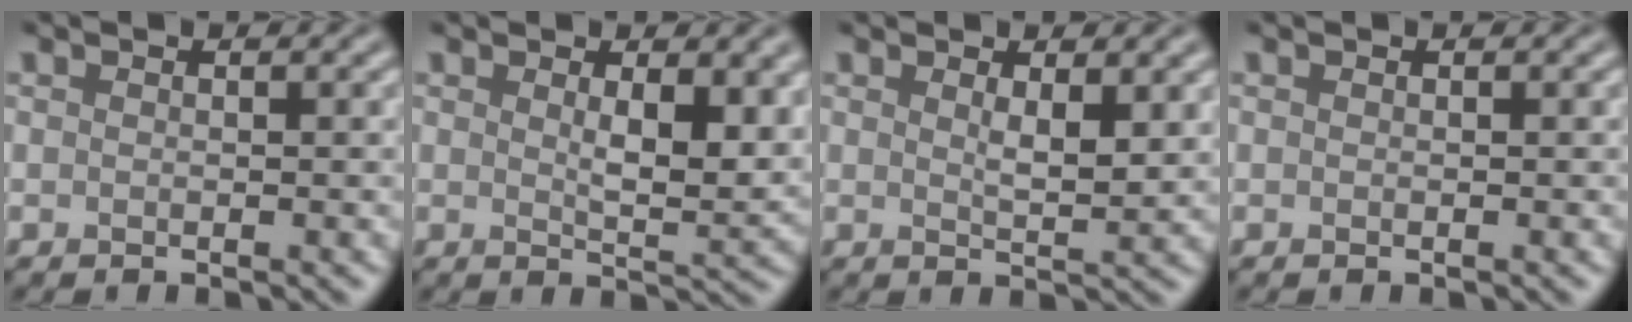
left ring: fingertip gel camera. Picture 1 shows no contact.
{"total": 4.3, "force": [1.5, 1.4, 3.8], "torque": [-0.060, -0.010, 0.031]}
{"total": 2.1, "force": [1.0, 0.5, 1.7], "torque": [-0.028, -0.007, 0.021]}
{"total": 0.0}